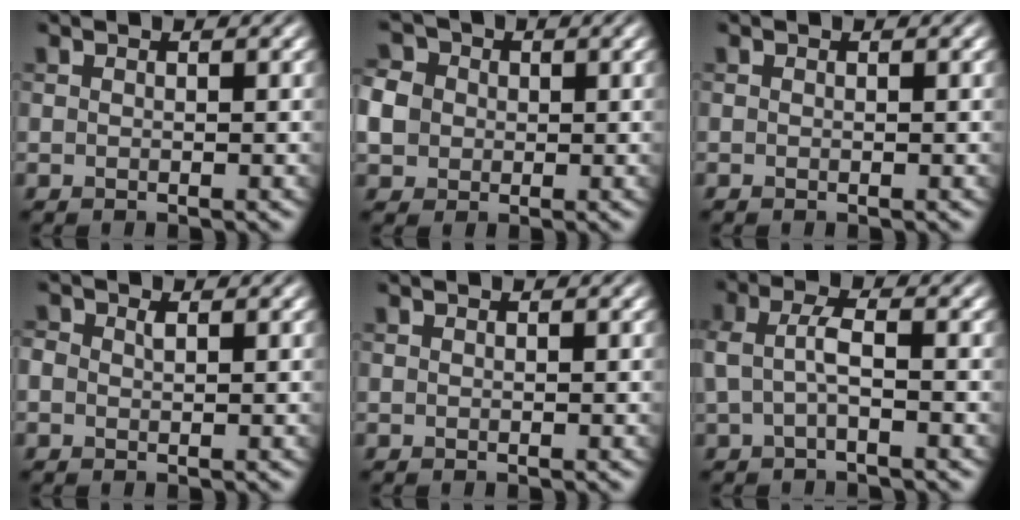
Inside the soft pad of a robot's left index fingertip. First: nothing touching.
{"total": 4.7, "force": [0.1, 4.2, 2.1], "torque": [-0.052, 0.019, -0.001]}
{"total": 0.0}
{"total": 1.1, "force": [0.3, 0.8, 0.7], "torque": [-0.012, 0.003, 0.005]}
{"total": 0.0}
{"total": 2.4, "force": [-0.3, 0.8, 2.3], "torque": [-0.052, 0.007, -0.010]}